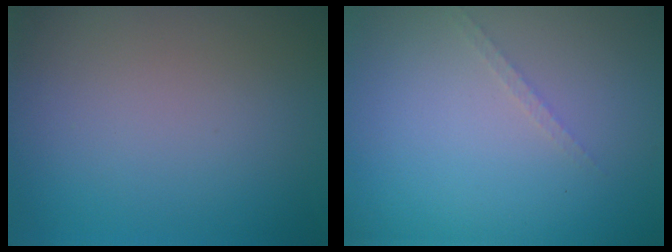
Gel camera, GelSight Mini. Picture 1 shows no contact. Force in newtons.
{"total": 0.8, "press": 0.8, "slide": 0.0}